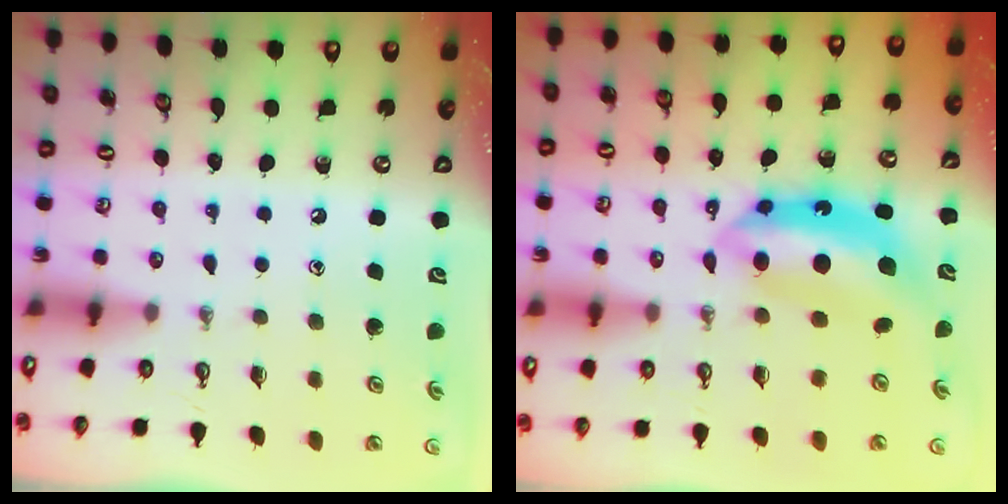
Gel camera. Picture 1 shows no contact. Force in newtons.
{"total": 10.5, "press": 10.4, "slide": 0.7}